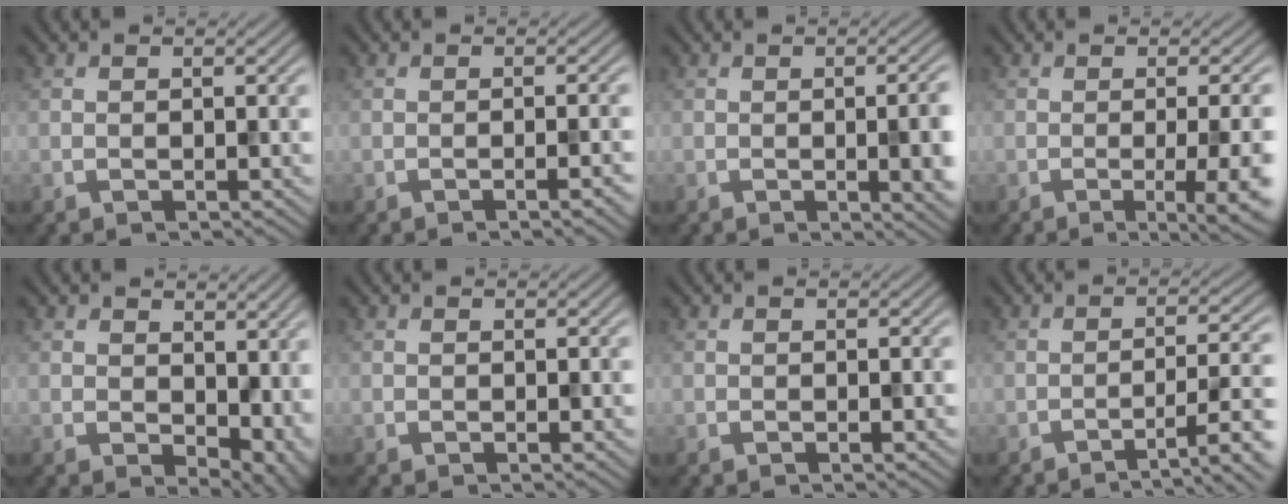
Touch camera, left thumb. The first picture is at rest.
{"total": 2.9, "force": [-0.9, 0.6, 2.7], "torque": [-0.031, 0.008, -0.019]}
{"total": 6.7, "force": [-0.7, 2.1, 6.3], "torque": [-0.077, -0.006, -0.002]}
{"total": 9.8, "force": [-2.3, 2.7, 9.2], "torque": [-0.098, -0.001, -0.026]}
{"total": 6.8, "force": [0.8, 4.5, 5.0], "torque": [-0.077, -0.021, 0.027]}
{"total": 0.0}
{"total": 0.6, "force": [-0.1, 0.0, 0.6], "torque": [-0.009, 0.000, 0.000]}
{"total": 6.4, "force": [-3.5, 1.1, 5.2], "torque": [-0.080, 0.004, -0.054]}